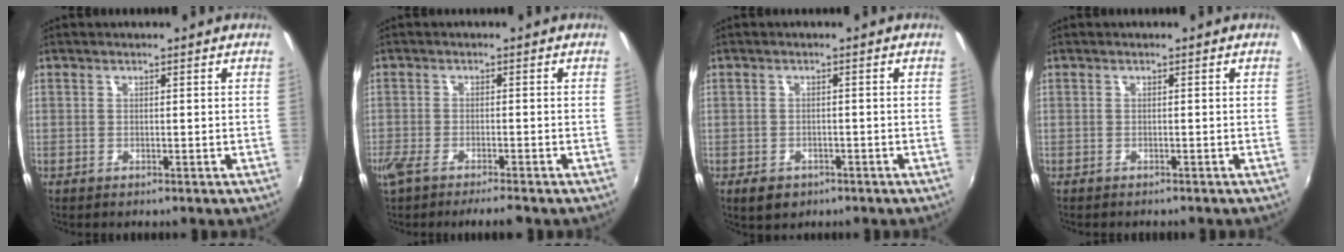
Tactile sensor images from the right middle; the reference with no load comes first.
{"total": 5.9, "force": [-4.7, 0.9, 3.5], "torque": [-0.089, -0.023, -0.087]}
{"total": 3.6, "force": [-2.0, 2.5, 1.6], "torque": [-0.037, -0.006, -0.028]}
{"total": 0.7, "force": [-0.7, 0.2, 0.2], "torque": [-0.006, -0.002, -0.010]}